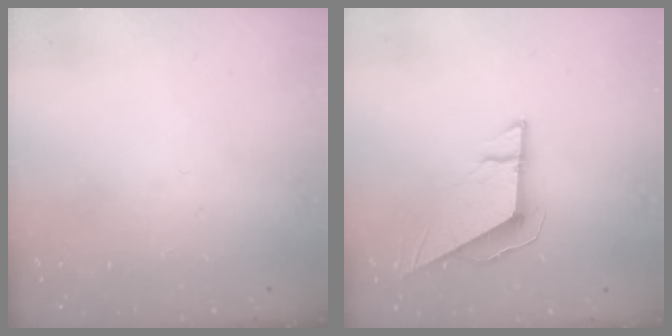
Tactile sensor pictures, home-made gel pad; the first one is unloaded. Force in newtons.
{"total": 9.2, "press": 9.2, "slide": 0.4}